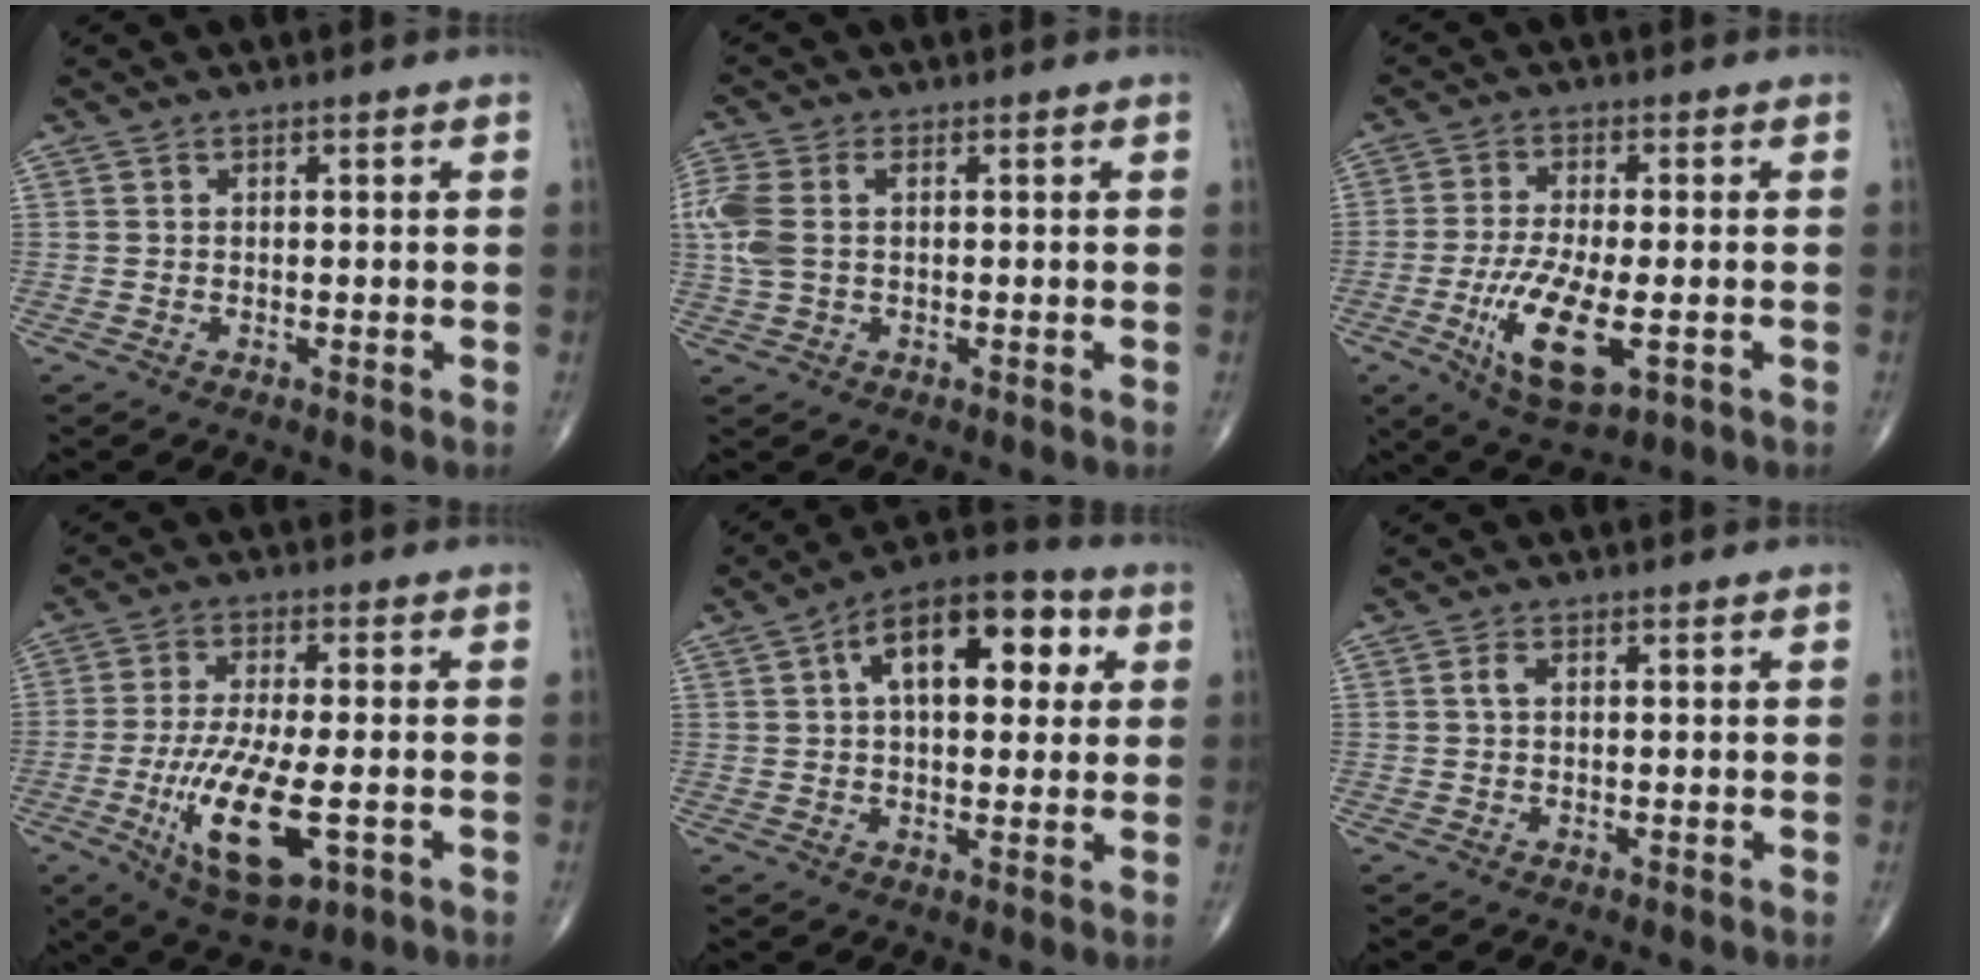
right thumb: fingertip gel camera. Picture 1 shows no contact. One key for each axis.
{"total": 8.0, "fx": 0.9, "fy": 5.0, "fz": 6.2, "tx": -0.181, "ty": 0.019, "tz": 0.020}
{"total": 12.0, "fx": -3.4, "fy": 4.2, "fz": 10.7, "tx": -0.207, "ty": -0.011, "tz": -0.055}
{"total": 14.4, "fx": -4.1, "fy": 5.0, "fz": 12.9, "tx": -0.246, "ty": -0.011, "tz": -0.062}
{"total": 15.9, "fx": 4.5, "fy": 8.2, "fz": 12.8, "tx": -0.162, "ty": 0.022, "tz": 0.060}
{"total": 2.0, "fx": 0.2, "fy": 1.0, "fz": 1.7, "tx": -0.034, "ty": 0.007, "tz": 0.002}